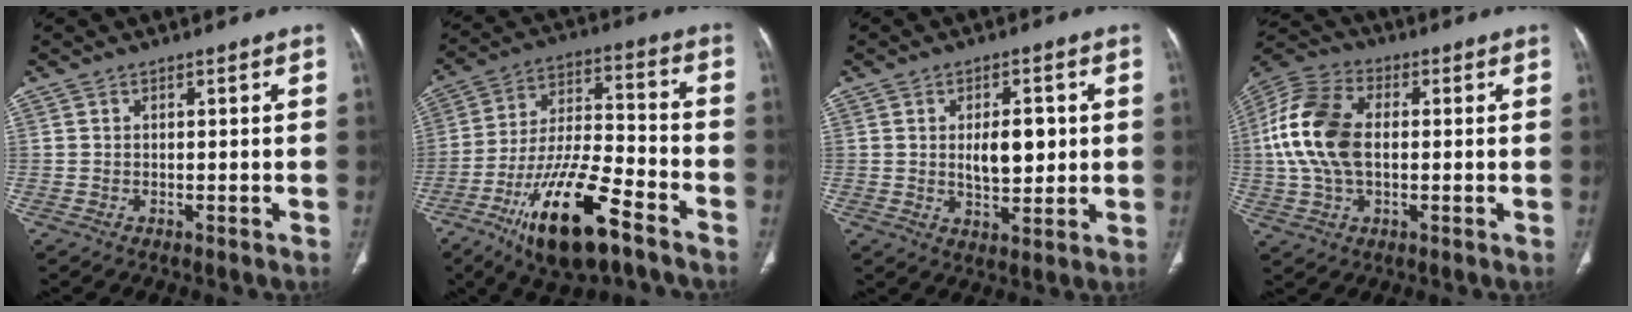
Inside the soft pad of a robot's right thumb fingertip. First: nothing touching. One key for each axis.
{"total": 19.4, "fx": -11.2, "fy": 6.3, "fz": 14.5, "tx": -0.269, "ty": 0.056, "tz": -0.199}
{"total": 7.3, "fx": 0.8, "fy": 3.8, "fz": 6.2, "tx": -0.076, "ty": -0.006, "tz": 0.018}
{"total": 15.0, "fx": 0.6, "fy": 9.3, "fz": 11.7, "tx": -0.249, "ty": 0.024, "tz": 0.006}